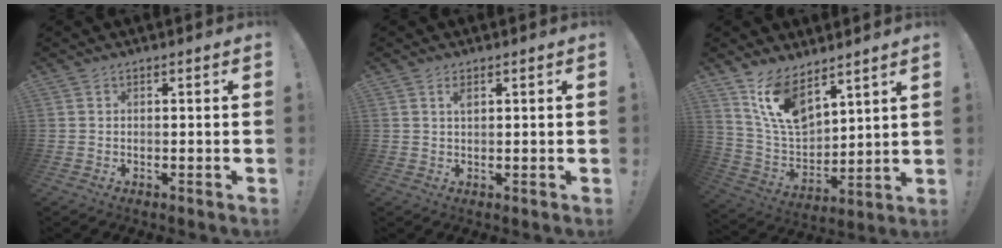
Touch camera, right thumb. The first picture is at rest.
{"total": 2.1, "force": [1.0, 0.7, 1.7], "torque": [-0.029, -0.001, 0.015]}
{"total": 13.8, "force": [9.7, 6.9, 6.9], "torque": [-0.144, -0.057, 0.188]}